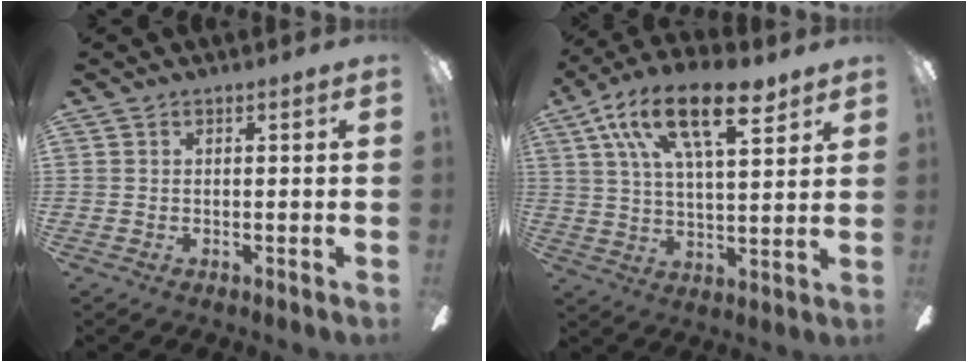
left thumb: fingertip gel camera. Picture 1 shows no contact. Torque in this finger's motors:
{"motor_torque": [-0.06, 0.58, 1.50, -1.26, 0.44]}